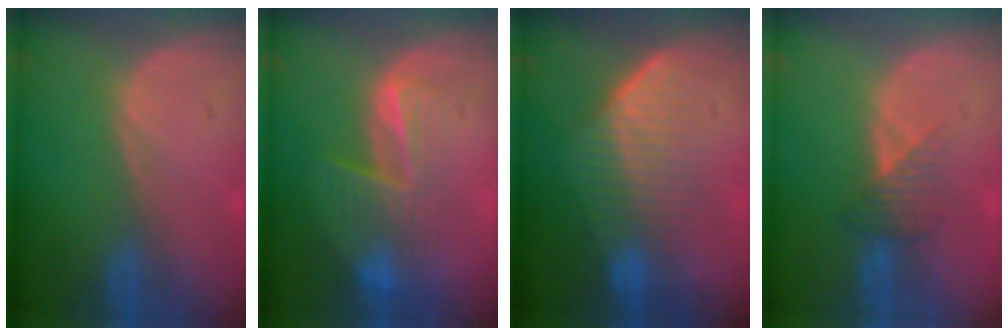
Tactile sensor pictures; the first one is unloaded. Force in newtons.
{"total": 7.7, "press": 6.8, "slide": 3.6}
{"total": 7.2, "press": 6.7, "slide": 2.8}
{"total": 3.3, "press": 3.1, "slide": 1.3}